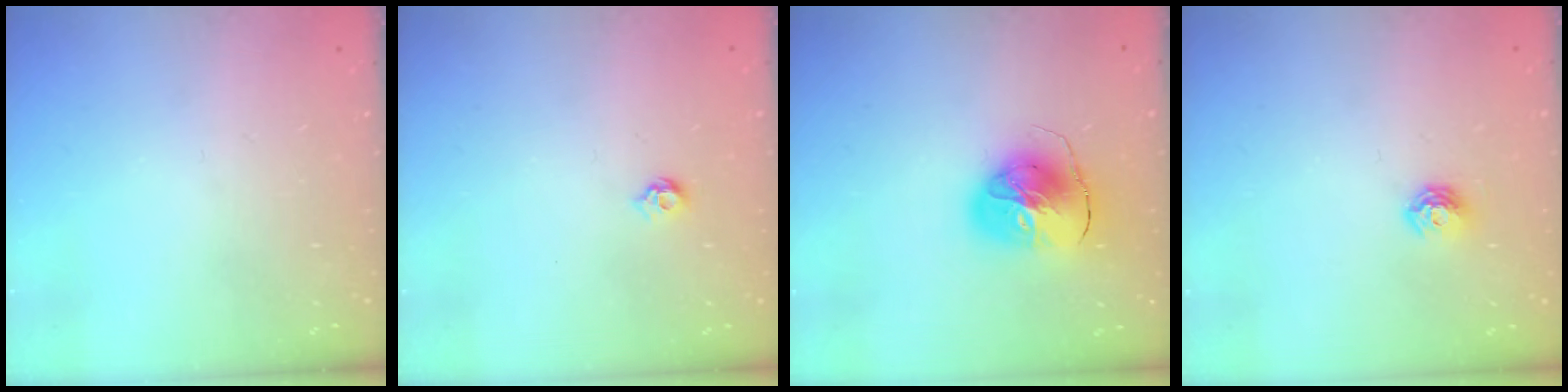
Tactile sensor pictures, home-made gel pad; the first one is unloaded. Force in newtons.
{"total": 4.4, "press": 4.3, "slide": 0.9}
{"total": 11.3, "press": 11.2, "slide": 1.4}
{"total": 5.2, "press": 5.2, "slide": 0.5}